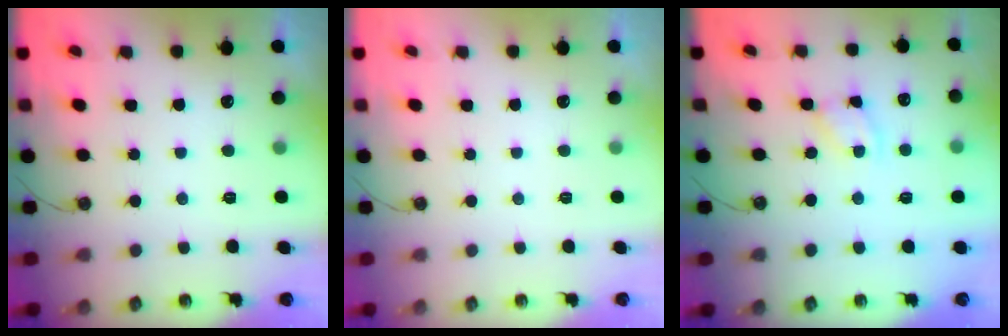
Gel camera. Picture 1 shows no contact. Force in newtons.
{"total": 0.0}
{"total": 2.9, "press": 2.9, "slide": 0.4}